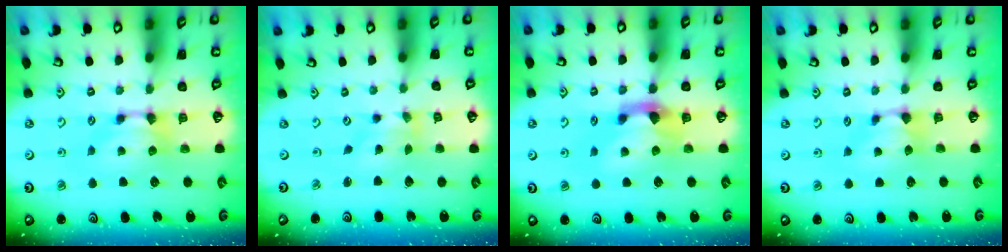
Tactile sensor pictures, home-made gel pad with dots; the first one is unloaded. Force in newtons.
{"total": 1.6, "press": 0.9, "slide": 1.4}
{"total": 2.9, "press": 2.6, "slide": 1.5}
{"total": 0.8, "press": 0.5, "slide": 0.6}